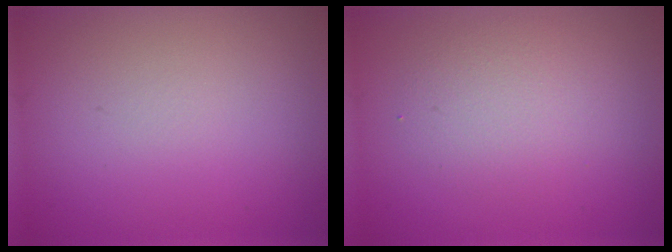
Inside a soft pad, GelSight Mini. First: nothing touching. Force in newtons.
{"total": 2.6, "press": 2.6, "slide": 0.1}